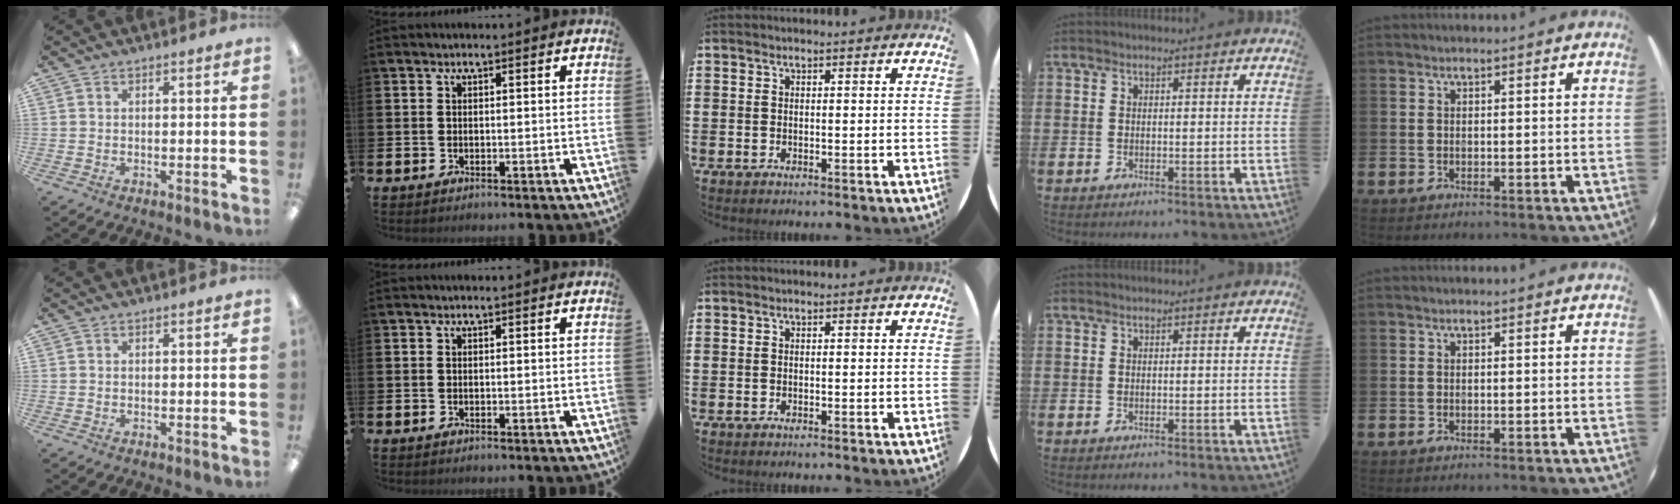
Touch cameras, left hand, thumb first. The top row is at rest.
{}